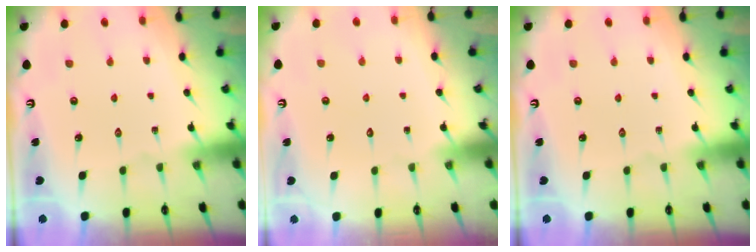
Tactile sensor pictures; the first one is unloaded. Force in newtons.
{"total": 1.5, "press": 1.5, "slide": 0.0}
{"total": 0.0}